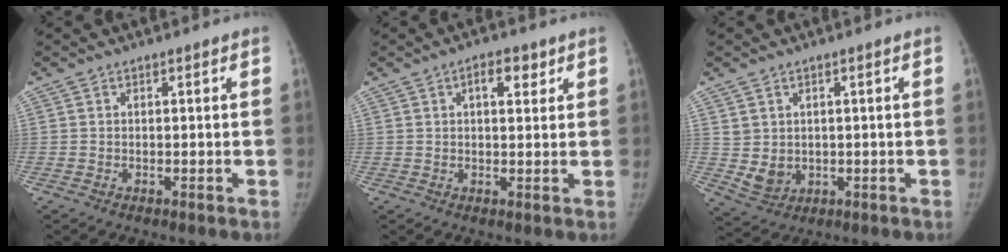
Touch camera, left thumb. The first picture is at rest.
{"total": 4.3, "force": [1.9, 2.1, 3.1], "torque": [-0.032, -0.004, 0.025]}
{"total": 4.7, "force": [0.3, 4.2, 2.1], "torque": [-0.024, -0.005, 0.024]}